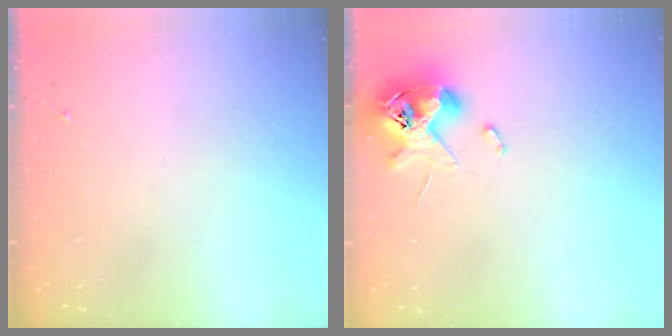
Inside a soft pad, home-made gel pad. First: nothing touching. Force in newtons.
{"total": 11.8, "press": 11.6, "slide": 1.9}